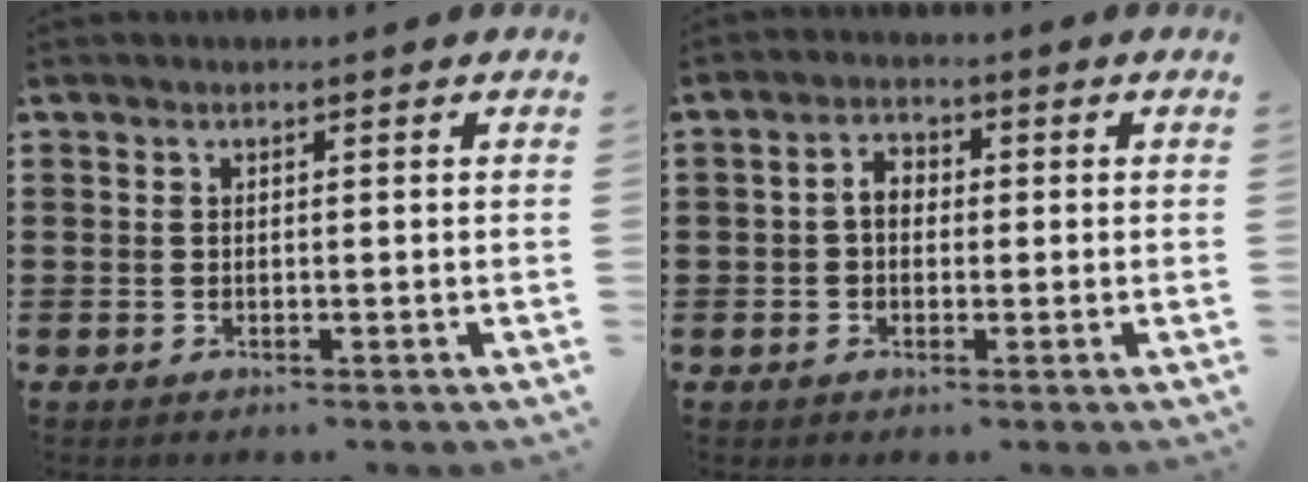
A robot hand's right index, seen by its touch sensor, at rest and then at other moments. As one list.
[{"total": 2.9, "force": [-0.3, 2.0, 2.1], "torque": [-0.043, 0.008, -0.007]}]